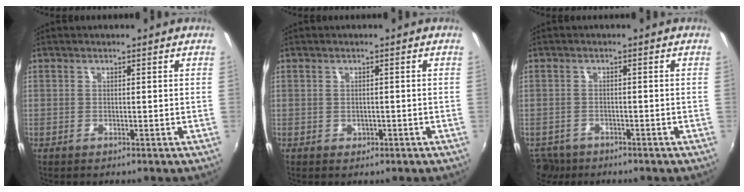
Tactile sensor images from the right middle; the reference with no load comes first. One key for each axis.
{"total": 1.2, "fx": -0.4, "fy": 1.1, "fz": 0.3, "tx": -0.003, "ty": -0.002, "tz": -0.002}
{"total": 4.9, "fx": -3.5, "fy": 3.1, "fz": 1.3, "tx": -0.041, "ty": -0.009, "tz": -0.060}